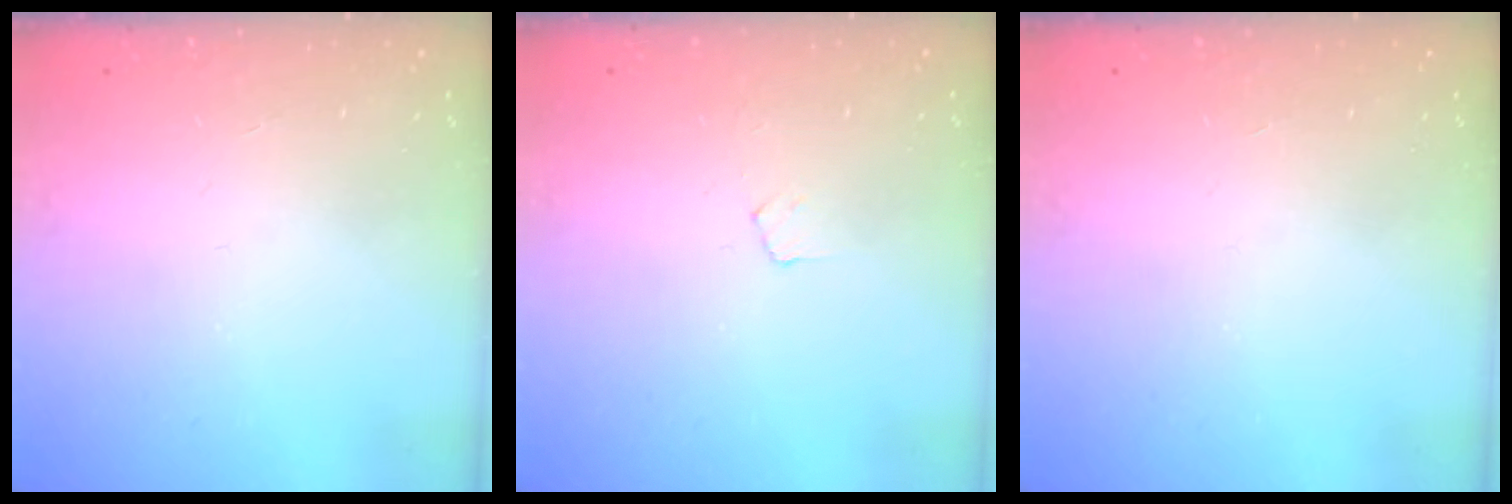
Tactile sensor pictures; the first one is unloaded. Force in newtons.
{"total": 3.6, "press": 3.6, "slide": 0.4}
{"total": 0.0}